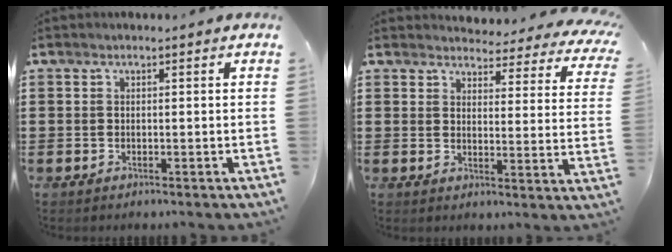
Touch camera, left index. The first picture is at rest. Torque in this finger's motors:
{"motor_torque": [1.10, -1.04, 0.10, 0.02]}